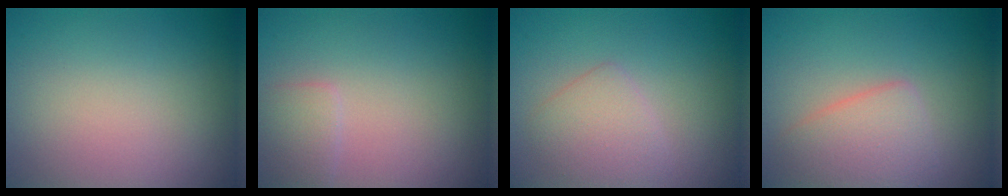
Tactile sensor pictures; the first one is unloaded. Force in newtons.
{"total": 1.5, "press": 1.5, "slide": 0.0}
{"total": 2.6, "press": 2.6, "slide": 0.0}
{"total": 3.6, "press": 3.6, "slide": 0.1}